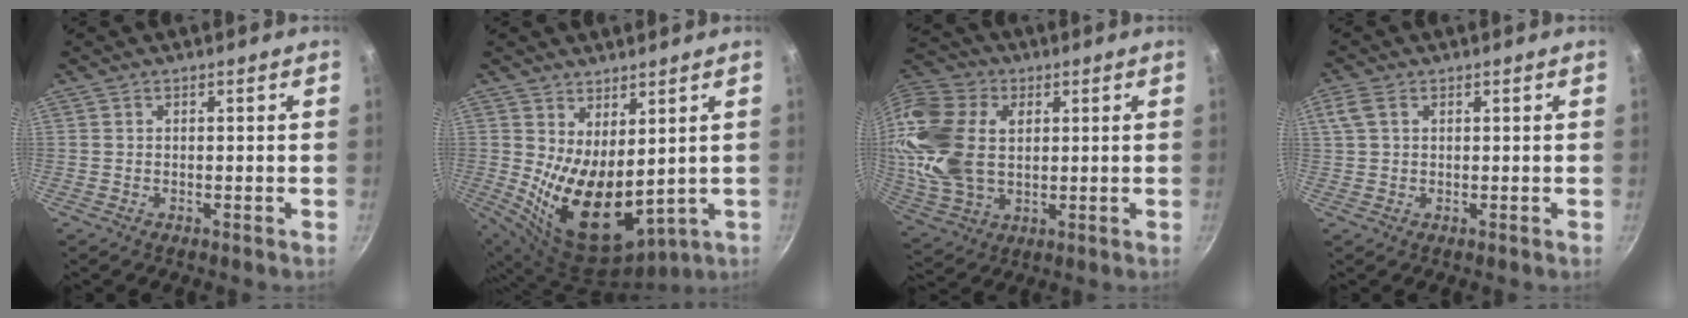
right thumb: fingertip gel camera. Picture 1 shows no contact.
{"total": 14.0, "force": [1.9, 7.7, 11.5], "torque": [-0.171, -0.049, 0.060]}
{"total": 21.4, "force": [3.7, 14.7, 15.1], "torque": [-0.309, 0.008, 0.069]}
{"total": 3.5, "force": [1.2, 2.2, 2.4], "torque": [-0.051, 0.008, 0.025]}